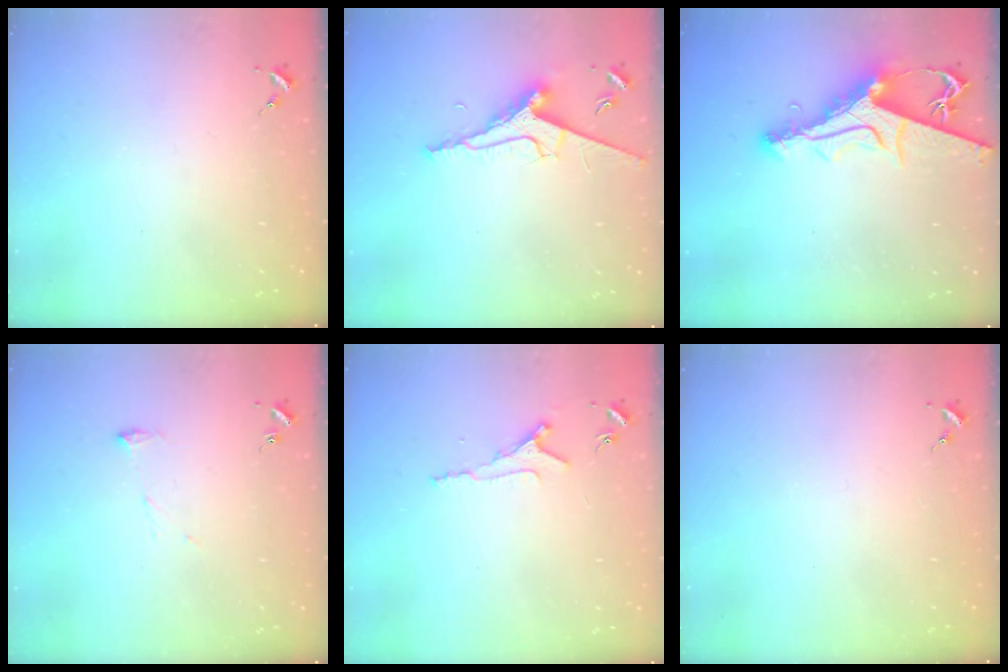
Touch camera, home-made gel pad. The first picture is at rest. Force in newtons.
{"total": 9.4, "press": 9.3, "slide": 1.2}
{"total": 12.8, "press": 12.7, "slide": 1.2}
{"total": 7.1, "press": 7.0, "slide": 0.4}
{"total": 5.6, "press": 5.5, "slide": 0.8}
{"total": 0.0}